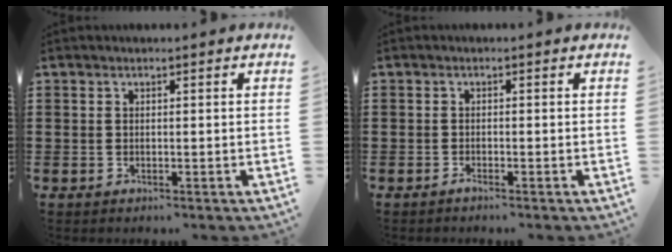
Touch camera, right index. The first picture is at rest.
{"total": 0.6, "force": [-0.6, 0.1, 0.2], "torque": [-0.006, -0.002, -0.011]}